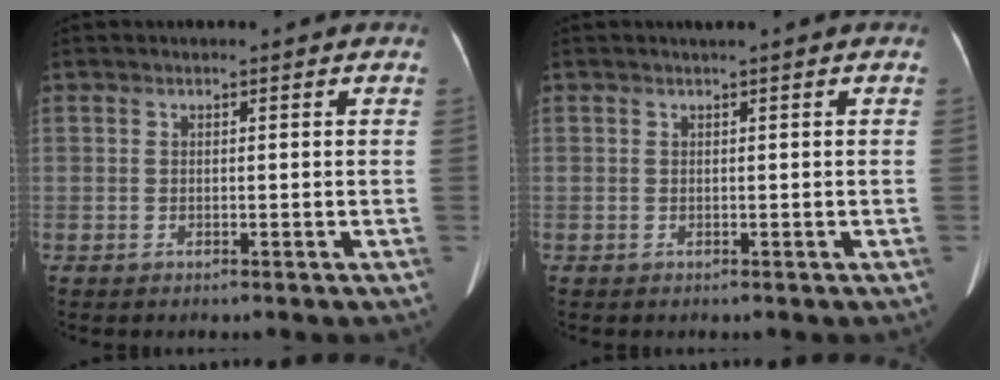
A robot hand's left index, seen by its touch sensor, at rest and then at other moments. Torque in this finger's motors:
{"motor_torque": [-0.28, 0.07, -0.63, -0.15]}